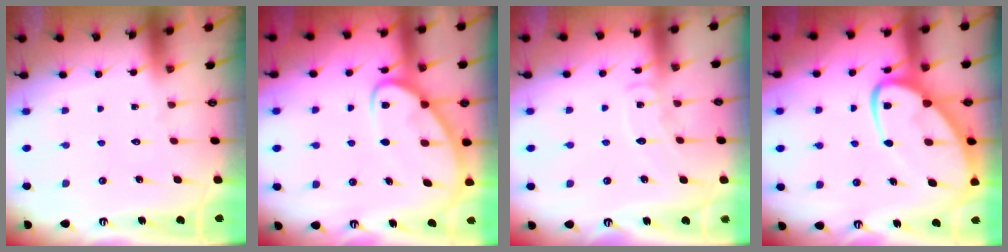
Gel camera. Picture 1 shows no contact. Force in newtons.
{"total": 8.7, "press": 8.7, "slide": 0.8}
{"total": 7.4, "press": 7.4, "slide": 0.7}
{"total": 14.4, "press": 14.3, "slide": 1.4}